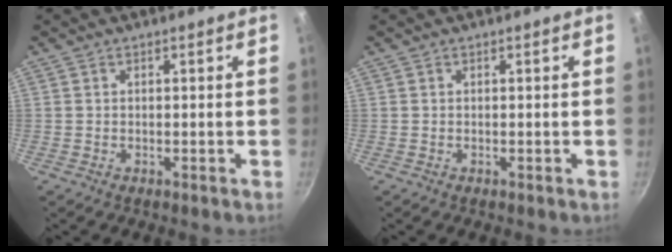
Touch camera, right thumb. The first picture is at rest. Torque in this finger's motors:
{"motor_torque": [0.00, 0.00, 0.00, 0.00, 0.00]}